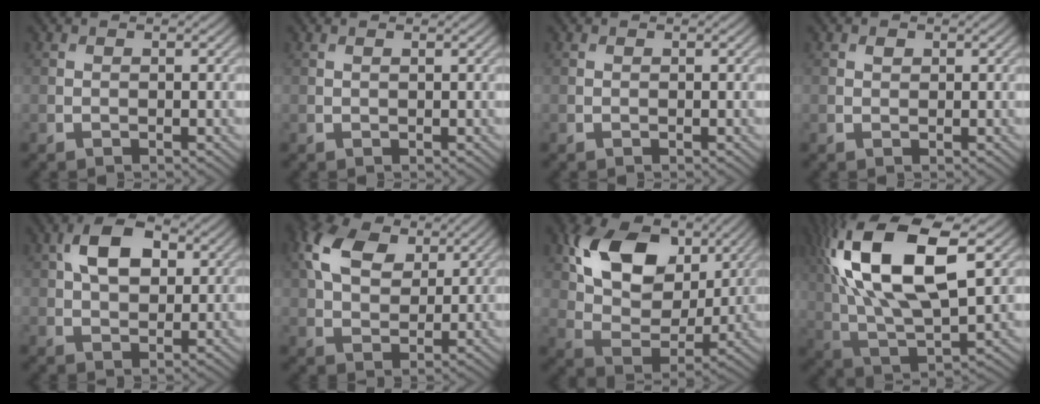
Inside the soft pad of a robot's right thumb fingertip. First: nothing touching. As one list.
[{"total": 0.6, "force": [0.3, 0.0, 0.5], "torque": [-0.011, 0.004, 0.004]}, {"total": 0.0}, {"total": 0.7, "force": [0.4, 0.4, 0.3], "torque": [-0.005, -0.002, 0.008]}, {"total": 7.5, "force": [2.3, 4.4, 5.6], "torque": [-0.109, 0.012, 0.034]}, {"total": 9.7, "force": [4.3, 5.9, 6.5], "torque": [-0.160, 0.018, 0.078]}, {"total": 13.5, "force": [5.8, 8.5, 8.7], "torque": [-0.179, 0.006, 0.105]}, {"total": 19.5, "force": [6.5, 8.7, 16.3], "torque": [-0.347, 0.037, 0.108]}]